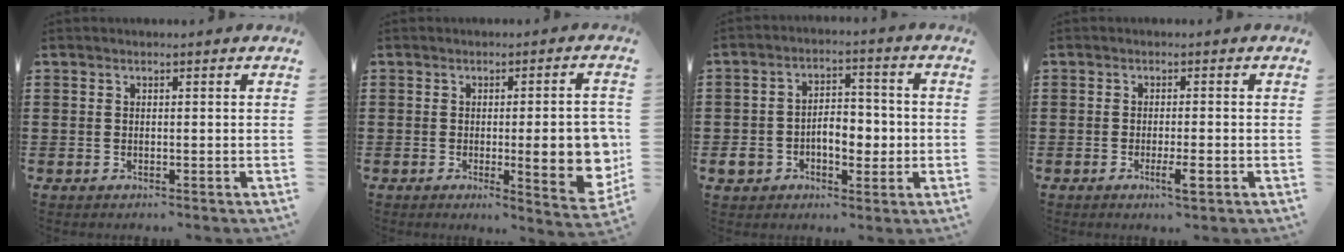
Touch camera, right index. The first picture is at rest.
{"total": 9.7, "force": [-0.9, 2.4, 9.4], "torque": [-0.120, -0.013, -0.010]}
{"total": 6.3, "force": [-1.6, 4.5, 4.1], "torque": [-0.064, 0.009, -0.032]}
{"total": 2.9, "force": [-1.3, 0.2, 2.6], "torque": [-0.052, -0.009, -0.023]}